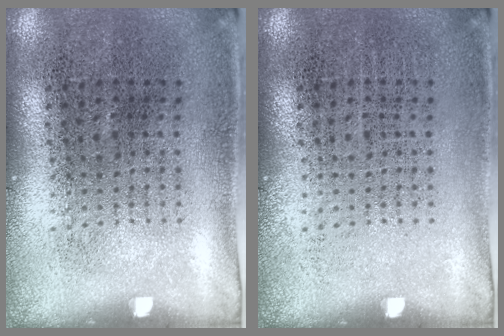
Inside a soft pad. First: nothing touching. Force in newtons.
{"total": 0.0}